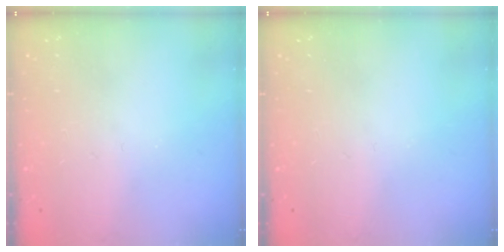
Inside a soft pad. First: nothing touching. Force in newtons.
{"total": 0.0}